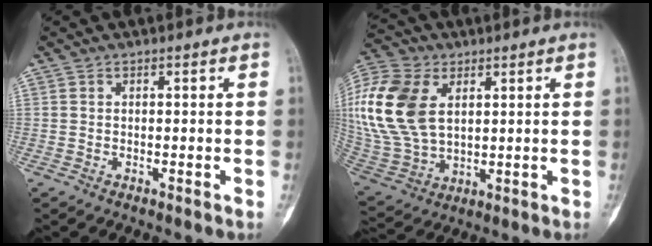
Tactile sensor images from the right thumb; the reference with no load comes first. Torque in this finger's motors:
{"motor_torque": [-0.72, 2.12, 1.67, 0.37, 0.50]}